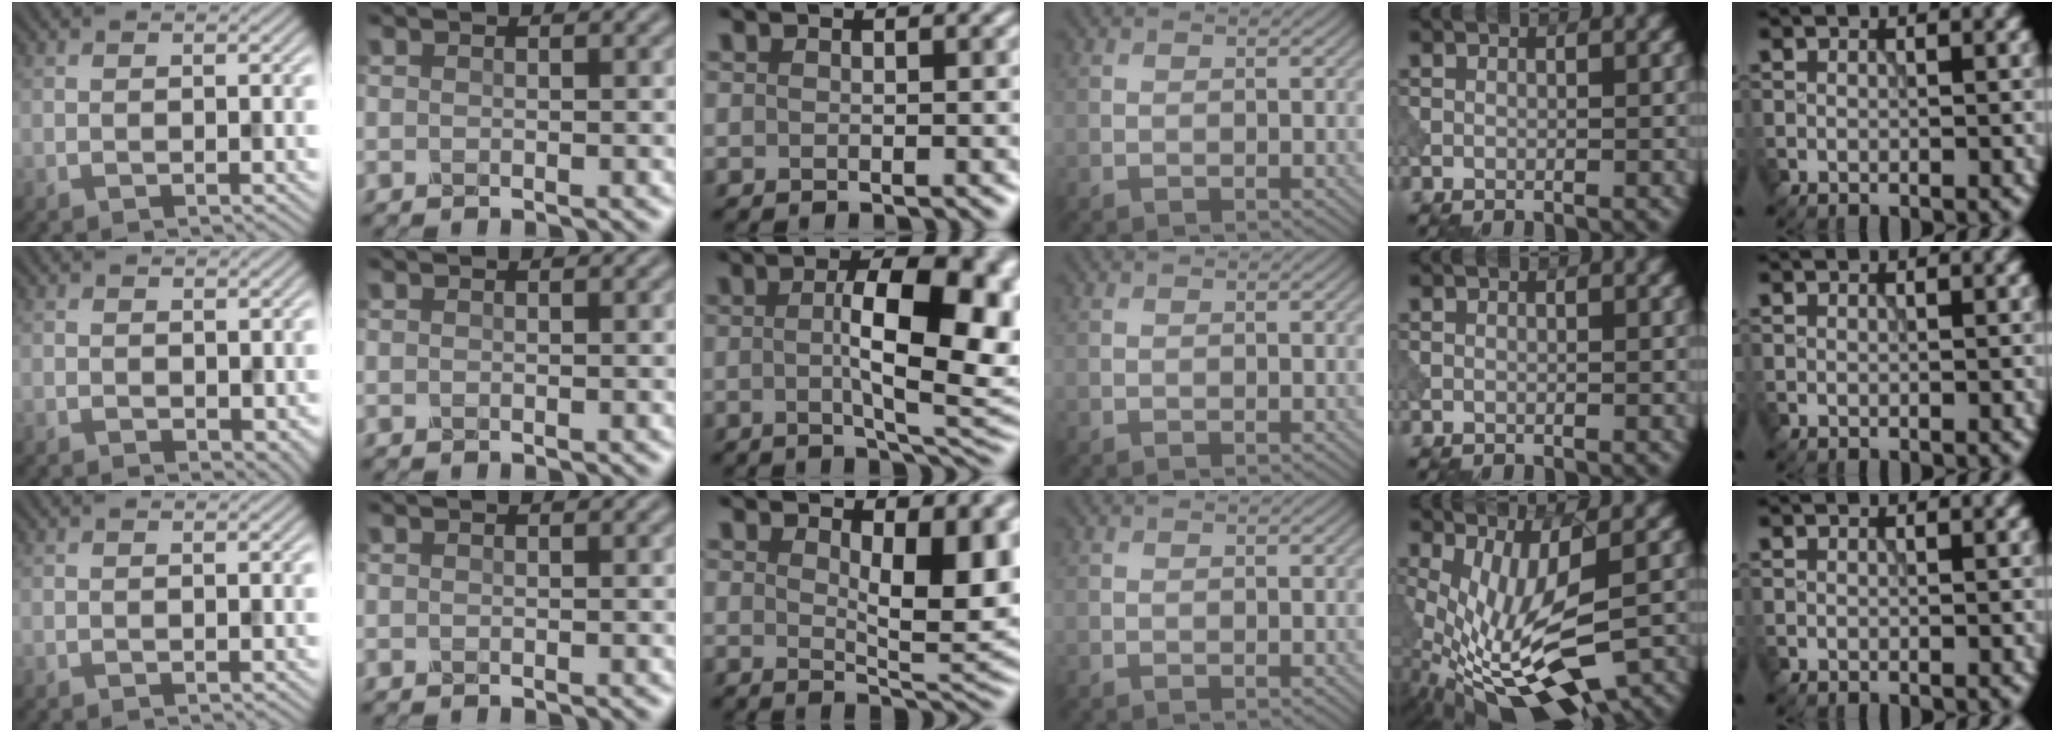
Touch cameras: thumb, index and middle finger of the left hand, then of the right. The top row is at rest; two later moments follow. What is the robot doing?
{"motion": "dispense", "object": "dispenser bottle"}